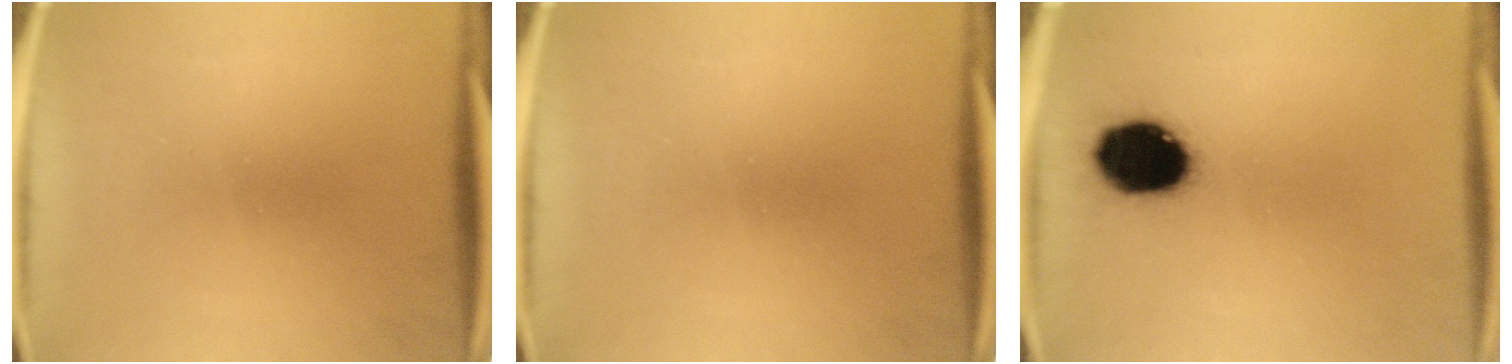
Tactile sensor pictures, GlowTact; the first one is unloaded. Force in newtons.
{"total": 0.0}
{"total": 14.5}